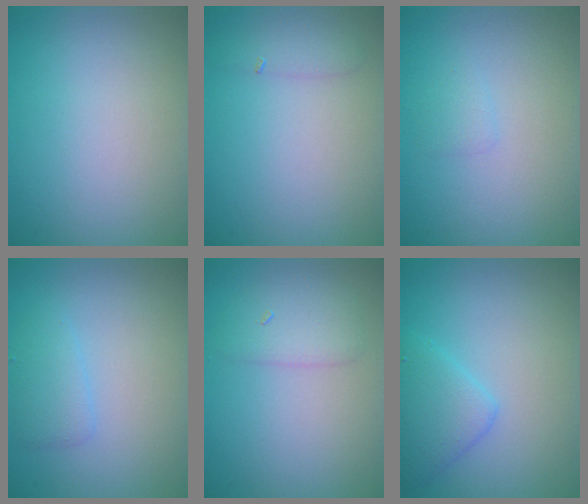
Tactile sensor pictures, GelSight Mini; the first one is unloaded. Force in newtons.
{"total": 1.4, "press": 1.4, "slide": 0.1}
{"total": 0.8, "press": 0.8, "slide": 0.1}
{"total": 1.7, "press": 1.7, "slide": 0.1}
{"total": 2.1, "press": 2.1, "slide": 0.1}
{"total": 2.8, "press": 2.8, "slide": 0.2}